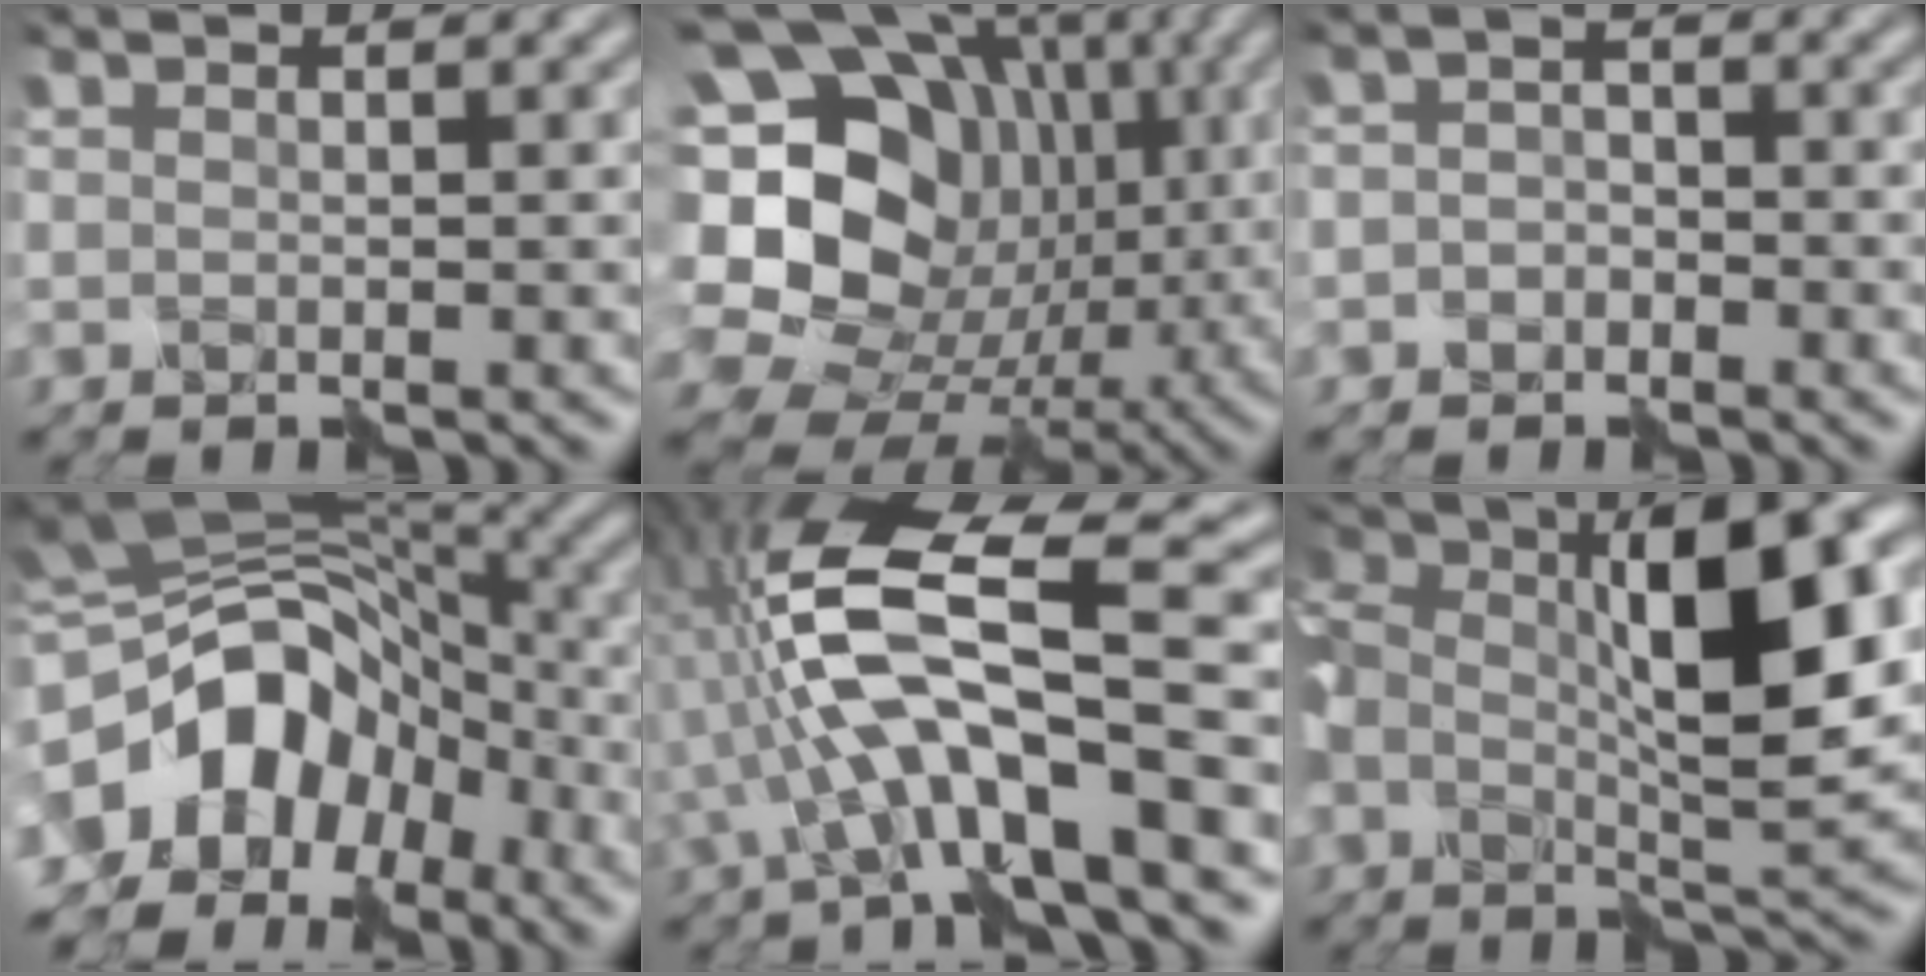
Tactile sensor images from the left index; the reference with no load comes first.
{"total": 19.1, "force": [1.9, 16.1, 10.2], "torque": [-0.231, 0.033, 0.032]}
{"total": 1.4, "force": [-1.1, 0.8, 0.2], "torque": [-0.001, 0.004, -0.024]}
{"total": 14.6, "force": [-4.8, 9.9, 9.6], "torque": [-0.165, 0.002, -0.084]}
{"total": 11.7, "force": [-2.4, 3.8, 10.8], "torque": [-0.201, 0.021, -0.055]}
{"total": 12.5, "force": [0.8, 5.5, 11.2], "torque": [-0.190, 0.009, 0.003]}